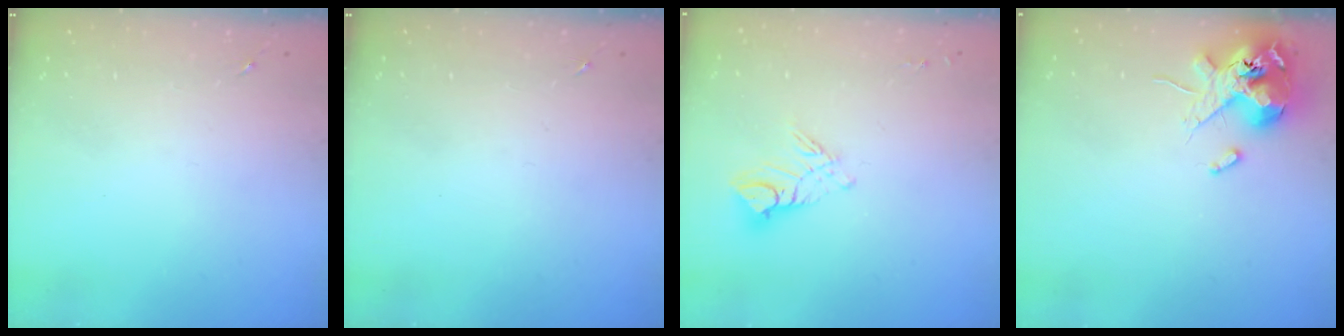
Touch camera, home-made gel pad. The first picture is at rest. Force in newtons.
{"total": 0.0}
{"total": 9.7, "press": 9.6, "slide": 0.8}
{"total": 13.1, "press": 12.9, "slide": 2.2}